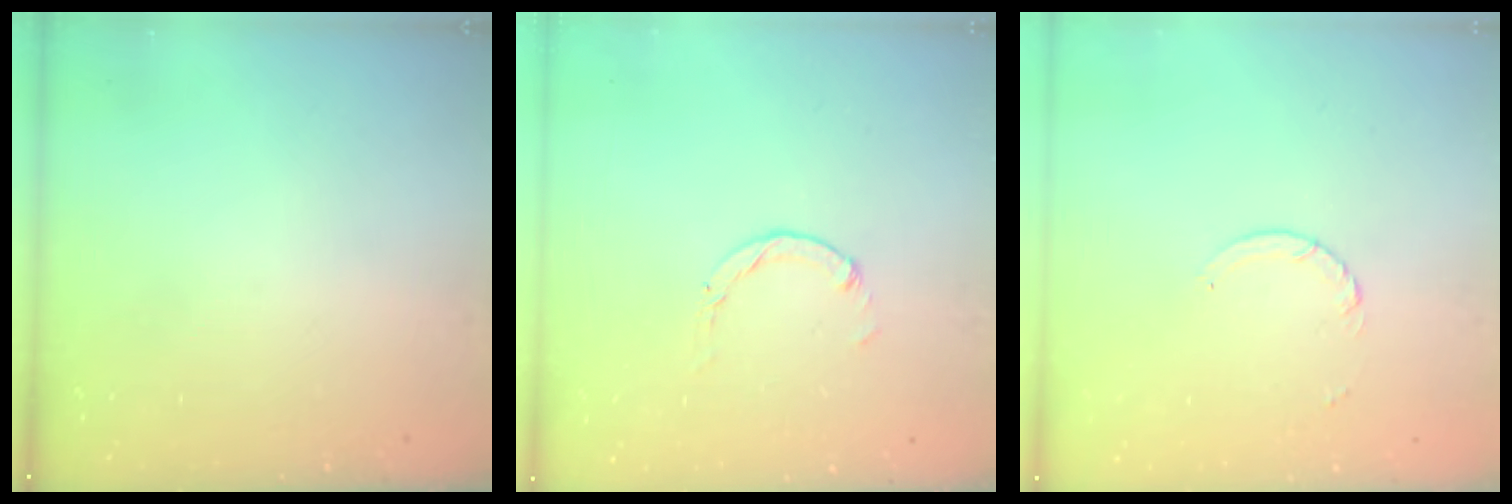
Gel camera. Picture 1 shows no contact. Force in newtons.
{"total": 1.5, "press": 1.5, "slide": 0.2}
{"total": 3.8, "press": 3.8, "slide": 0.3}